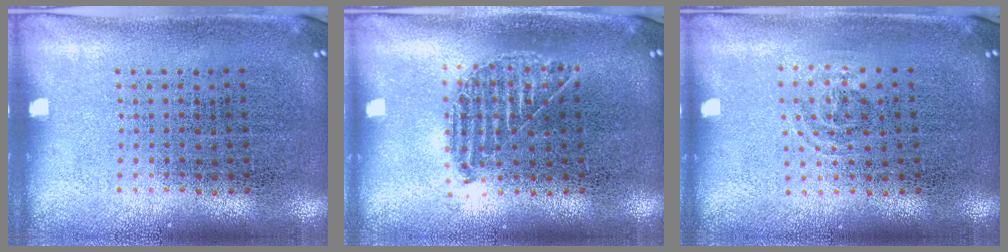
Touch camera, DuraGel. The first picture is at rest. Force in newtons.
{"total": 1.0, "press": 0.9, "slide": 0.3}
{"total": 0.9, "press": 0.6, "slide": 0.6}